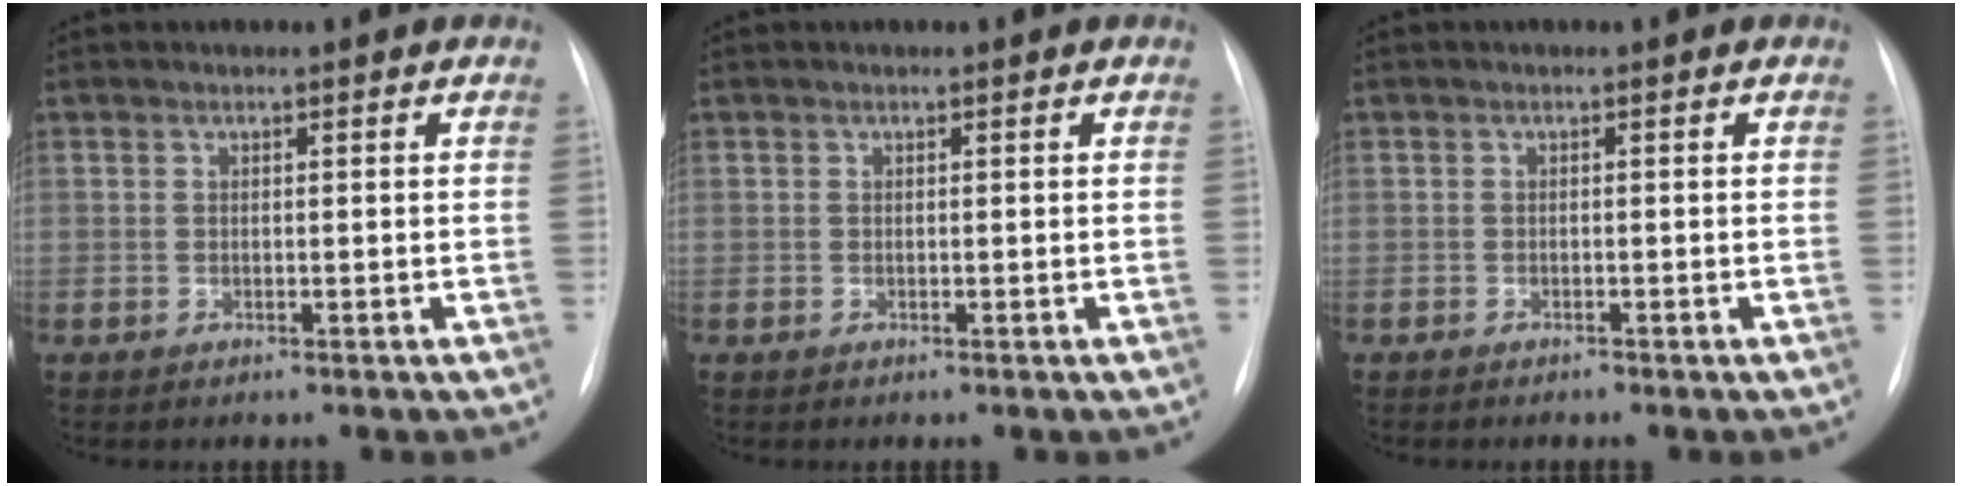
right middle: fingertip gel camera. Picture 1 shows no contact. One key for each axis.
{"total": 0.0}
{"total": 0.6, "fx": -0.5, "fy": 0.1, "fz": 0.1, "tx": -0.006, "ty": -0.001, "tz": -0.012}